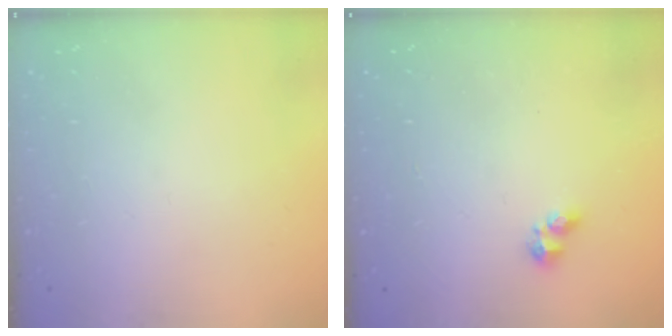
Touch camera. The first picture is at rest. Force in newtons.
{"total": 1.8, "press": 1.7, "slide": 0.5}